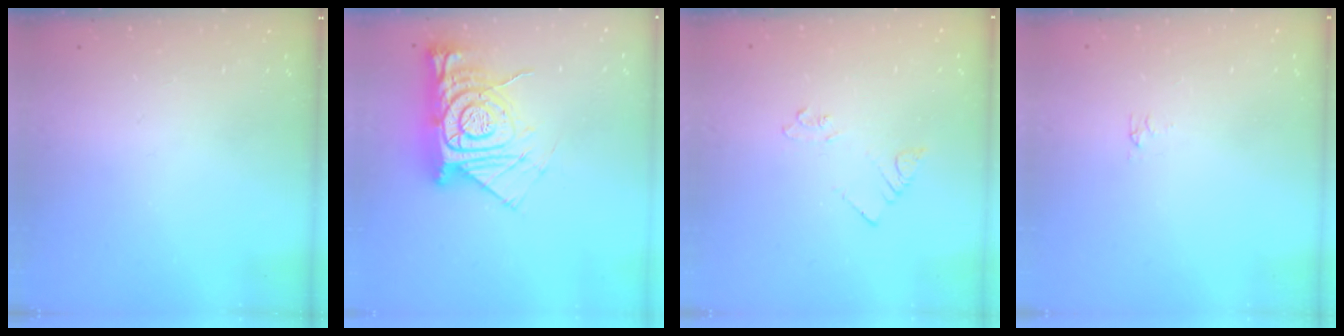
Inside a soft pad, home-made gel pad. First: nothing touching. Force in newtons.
{"total": 17.8, "press": 17.7, "slide": 1.6}
{"total": 3.6, "press": 3.6, "slide": 0.6}
{"total": 2.9, "press": 2.9, "slide": 0.5}